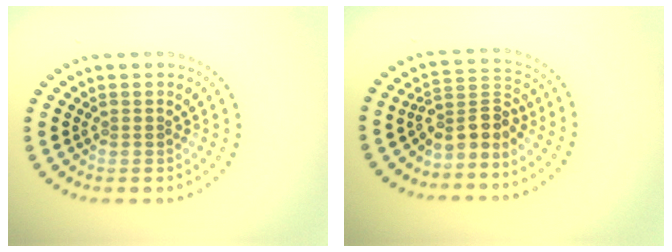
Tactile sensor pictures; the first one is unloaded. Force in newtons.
{"total": 3.1, "press": 2.2, "slide": 2.2}